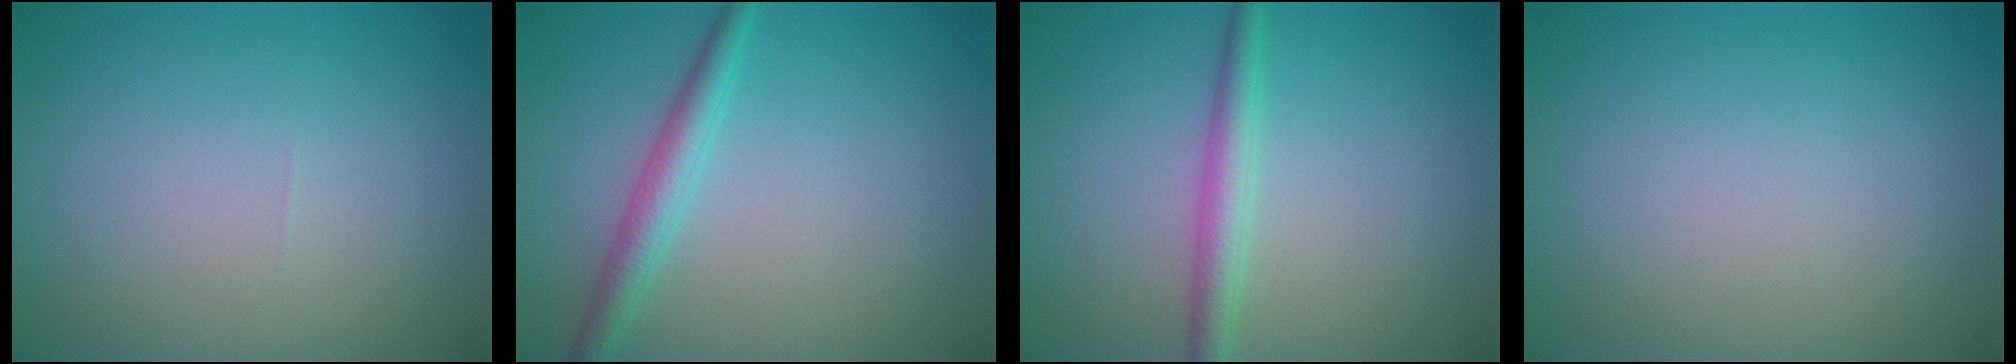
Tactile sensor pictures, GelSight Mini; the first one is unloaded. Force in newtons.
{"total": 2.6, "press": 2.6, "slide": 0.1}
{"total": 2.5, "press": 2.5, "slide": 0.1}
{"total": 0.0}